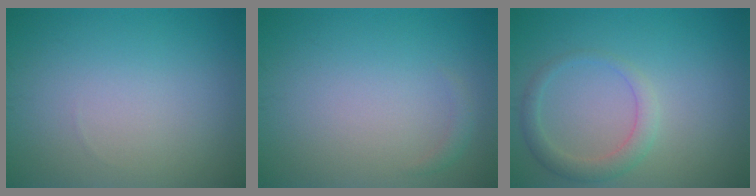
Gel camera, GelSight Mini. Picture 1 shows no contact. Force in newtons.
{"total": 0.7, "press": 0.7, "slide": 0.1}
{"total": 2.4, "press": 2.4, "slide": 0.1}